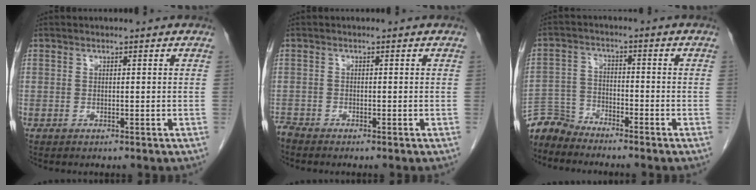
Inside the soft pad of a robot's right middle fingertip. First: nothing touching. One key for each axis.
{"total": 1.1, "fx": -1.1, "fy": -0.1, "fz": -0.1, "tx": -0.001, "ty": -0.006, "tz": -0.022}
{"total": 5.1, "fx": -5.0, "fy": 0.6, "fz": -0.4, "tx": 0.006, "ty": -0.004, "tz": -0.099}